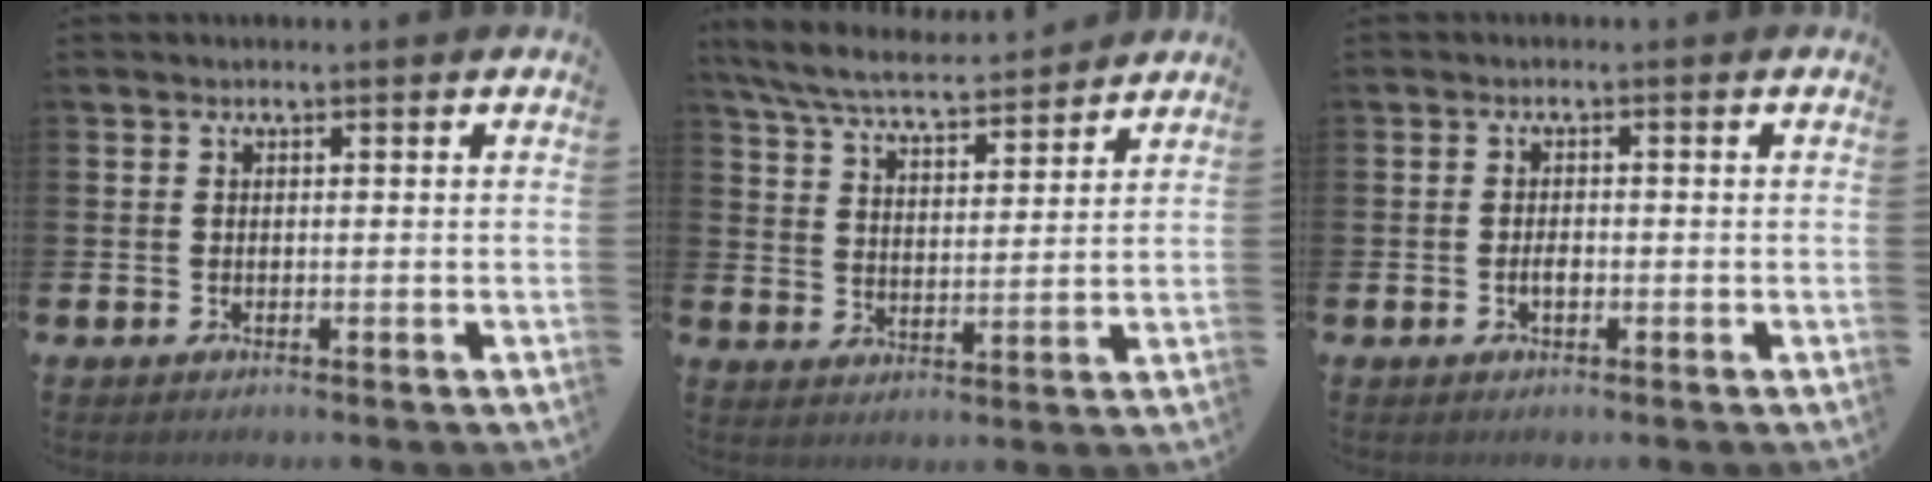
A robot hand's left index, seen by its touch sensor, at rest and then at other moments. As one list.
[{"total": 6.7, "force": [6.3, 0.9, 2.1], "torque": [-0.070, -0.038, 0.111]}, {"total": 1.5, "force": [-0.4, 0.7, 1.2], "torque": [-0.021, 0.001, -0.009]}]